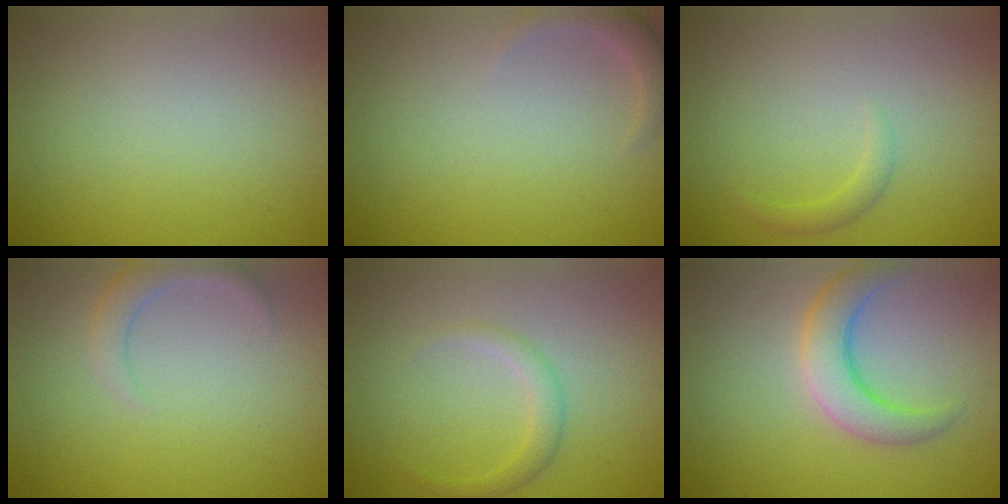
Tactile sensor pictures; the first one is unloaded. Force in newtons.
{"total": 1.8, "press": 1.8, "slide": 0.3}
{"total": 1.2, "press": 1.1, "slide": 0.1}
{"total": 2.2, "press": 2.2, "slide": 0.2}
{"total": 1.8, "press": 1.8, "slide": 0.1}
{"total": 4.3, "press": 4.3, "slide": 0.3}